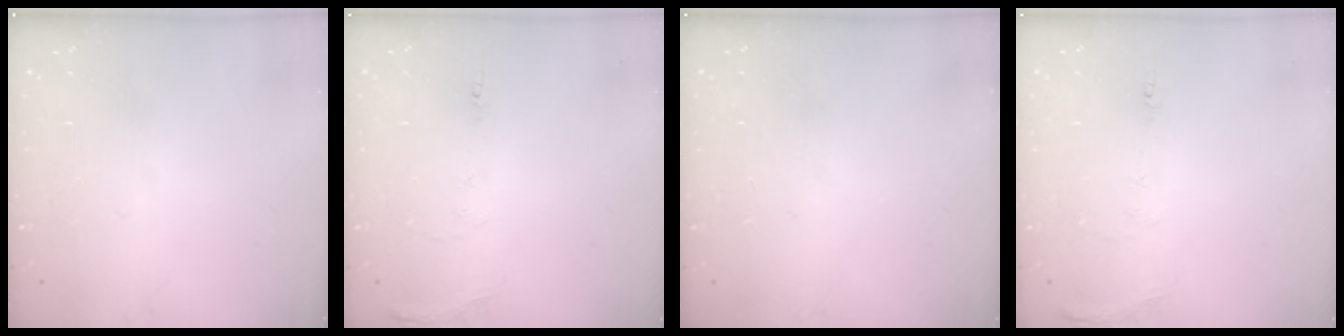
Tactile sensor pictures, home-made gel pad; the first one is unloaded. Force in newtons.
{"total": 7.4, "press": 7.4, "slide": 0.8}
{"total": 1.0, "press": 0.0, "slide": 1.0}
{"total": 7.4, "press": 7.4, "slide": 0.8}